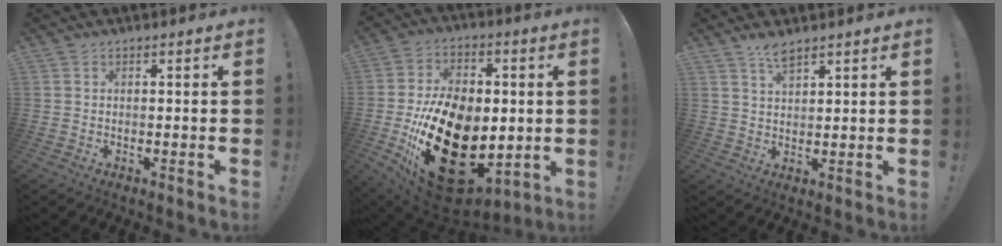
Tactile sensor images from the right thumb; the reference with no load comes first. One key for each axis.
{"total": 29.6, "fx": -6.5, "fy": 19.0, "fz": 21.8, "tx": -0.399, "ty": 0.033, "tz": -0.083}
{"total": 4.4, "fx": 3.5, "fy": 1.1, "fz": 2.5, "tx": -0.041, "ty": -0.022, "tz": 0.059}